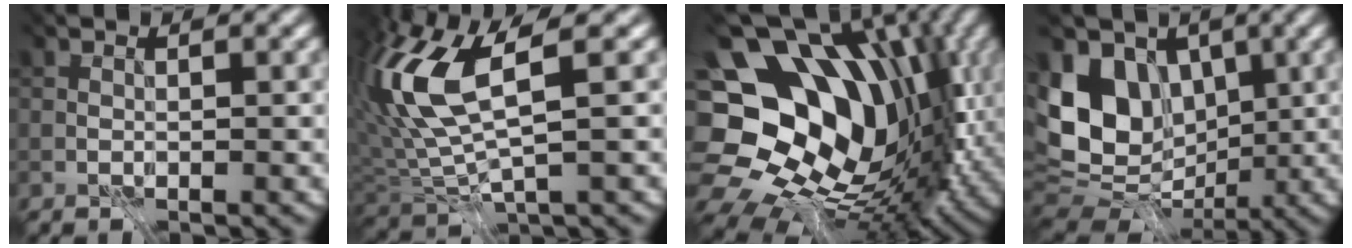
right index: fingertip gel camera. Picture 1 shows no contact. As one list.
[{"total": 7.7, "force": [0.7, 1.9, 7.4], "torque": [-0.192, -0.006, 0.041]}, {"total": 18.2, "force": [1.8, 14.5, 10.8], "torque": [-0.190, -0.015, 0.070]}, {"total": 7.8, "force": [-0.1, 6.1, 4.8], "torque": [-0.103, -0.020, 0.015]}]